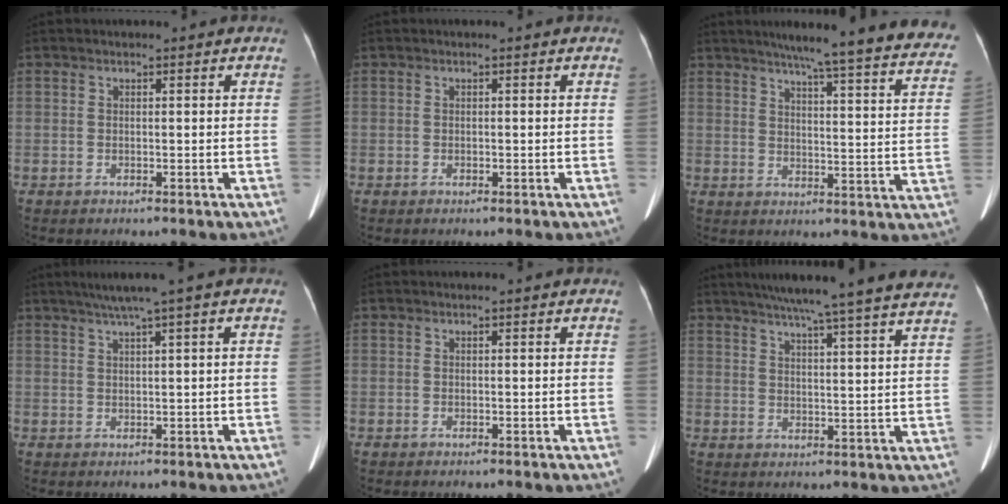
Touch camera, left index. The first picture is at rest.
{"total": 0.0}
{"total": 27.4, "force": [24.2, 1.4, 12.8], "torque": [-0.166, -0.068, 0.276]}
{"total": 4.2, "force": [2.4, -0.9, 3.3], "torque": [-0.064, 0.015, 0.046]}
{"total": 0.0}
{"total": 24.5, "force": [21.6, -0.6, 11.7], "torque": [-0.184, -0.021, 0.267]}